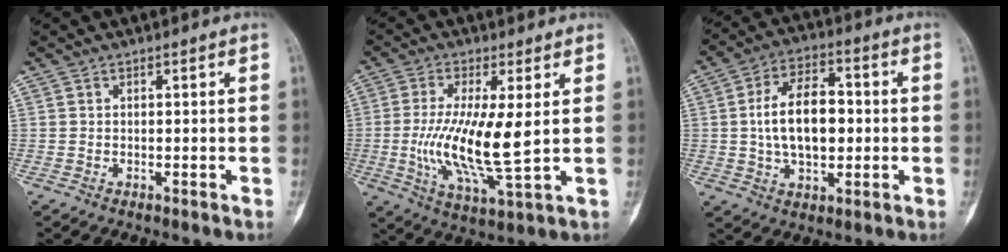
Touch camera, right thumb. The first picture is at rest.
{"total": 13.5, "force": [0.3, 3.2, 13.1], "torque": [-0.275, -0.022, 0.011]}
{"total": 13.5, "force": [0.3, 8.0, 10.9], "torque": [-0.173, 0.016, 0.004]}